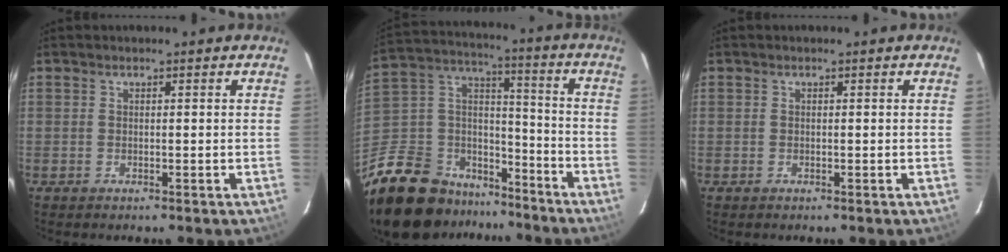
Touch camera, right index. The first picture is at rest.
{"total": 22.0, "force": [-16.7, 12.0, 7.8], "torque": [-0.196, 0.052, -0.263]}
{"total": 0.0}